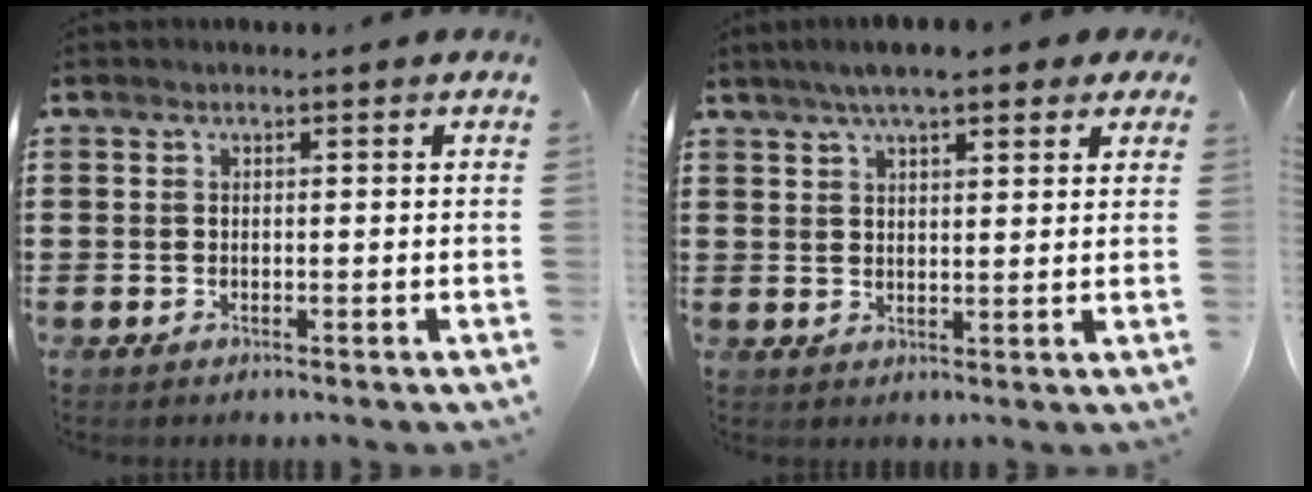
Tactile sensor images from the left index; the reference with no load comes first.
{"total": 5.9, "force": [4.2, 1.1, 3.9], "torque": [-0.084, 0.005, 0.075]}